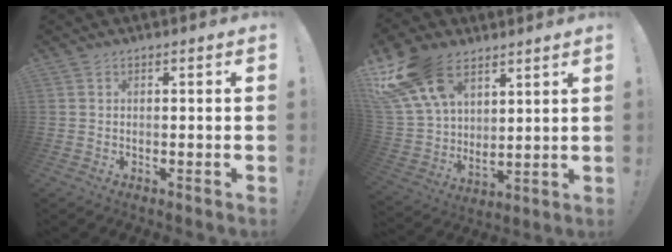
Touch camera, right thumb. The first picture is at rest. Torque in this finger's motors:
{"motor_torque": [1.65, 1.58, 0.09, 0.12, 0.02]}